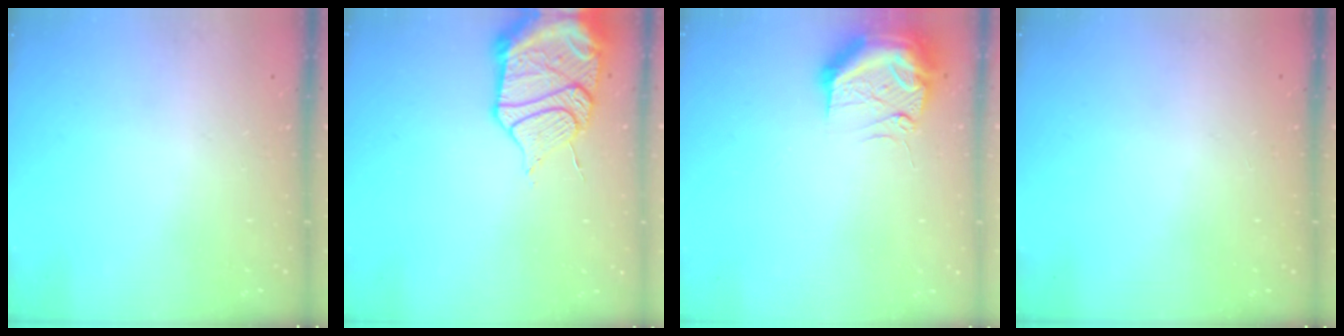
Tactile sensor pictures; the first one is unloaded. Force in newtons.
{"total": 16.9, "press": 16.3, "slide": 4.2}
{"total": 12.2, "press": 11.9, "slide": 2.6}
{"total": 0.0}